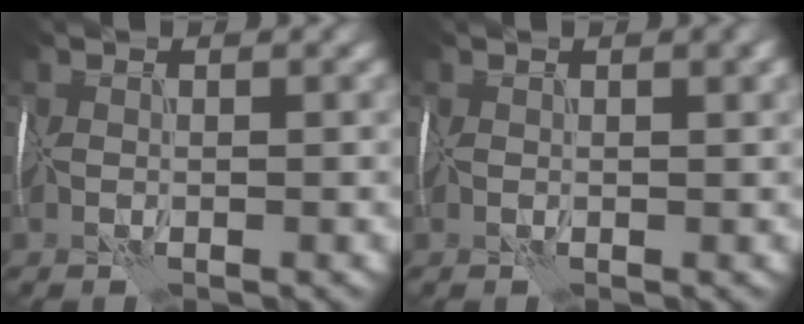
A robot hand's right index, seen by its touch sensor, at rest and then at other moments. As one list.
[{"total": 2.1, "force": [1.1, 0.6, 1.7], "torque": [-0.016, 0.005, 0.016]}]